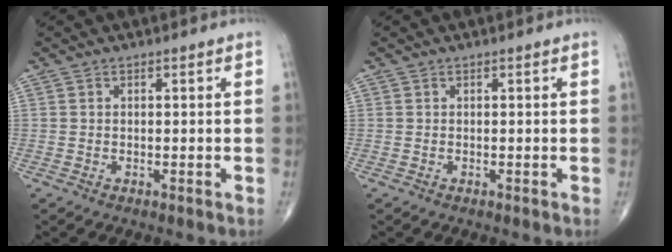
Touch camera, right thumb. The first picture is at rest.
{"total": 0.0}